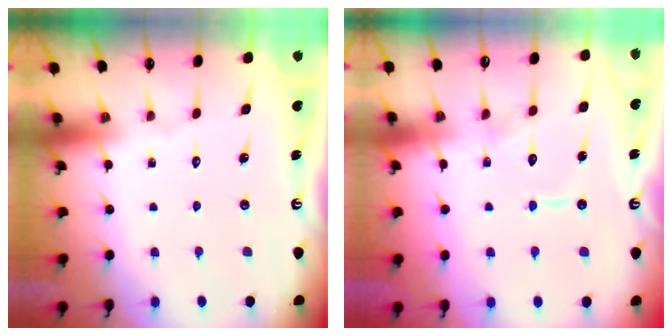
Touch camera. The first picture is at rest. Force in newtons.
{"total": 8.8, "press": 8.8, "slide": 0.6}